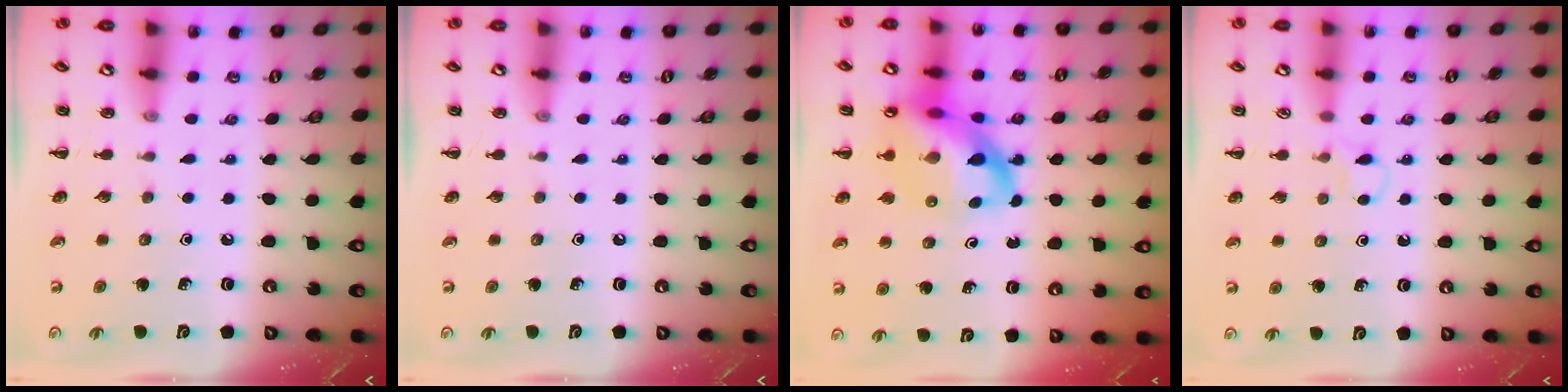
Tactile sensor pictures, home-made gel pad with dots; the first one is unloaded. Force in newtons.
{"total": 0.0}
{"total": 16.9, "press": 16.3, "slide": 4.2}
{"total": 2.8, "press": 2.6, "slide": 1.2}